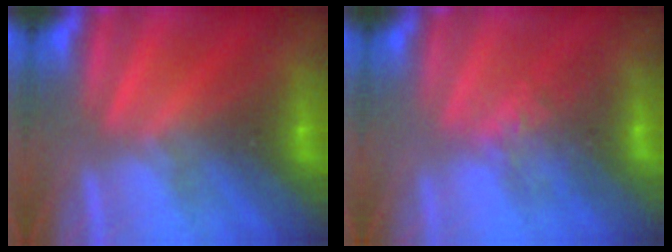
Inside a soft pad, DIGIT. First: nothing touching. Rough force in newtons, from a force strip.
{"total": 3.8}